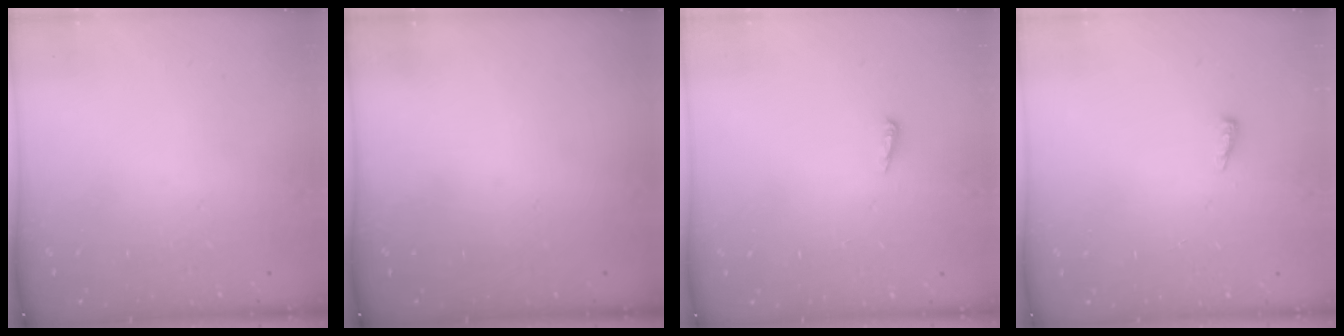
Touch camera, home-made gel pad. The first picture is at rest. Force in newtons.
{"total": 0.0}
{"total": 3.6, "press": 3.5, "slide": 0.6}
{"total": 5.0, "press": 4.9, "slide": 0.9}